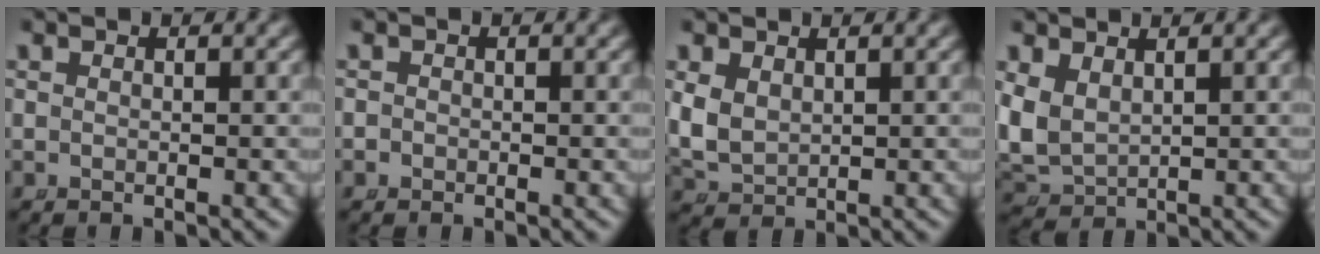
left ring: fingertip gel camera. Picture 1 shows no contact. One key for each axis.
{"total": 1.0, "fx": -0.5, "fy": 0.9, "fz": 0.0, "tx": -0.003, "ty": -0.007, "tz": -0.007}
{"total": 5.1, "fx": 0.4, "fy": 4.6, "fz": 2.2, "tx": -0.085, "ty": -0.022, "tz": 0.021}
{"total": 6.1, "fx": 0.4, "fy": 5.5, "fz": 2.7, "tx": -0.113, "ty": -0.033, "tz": 0.024}